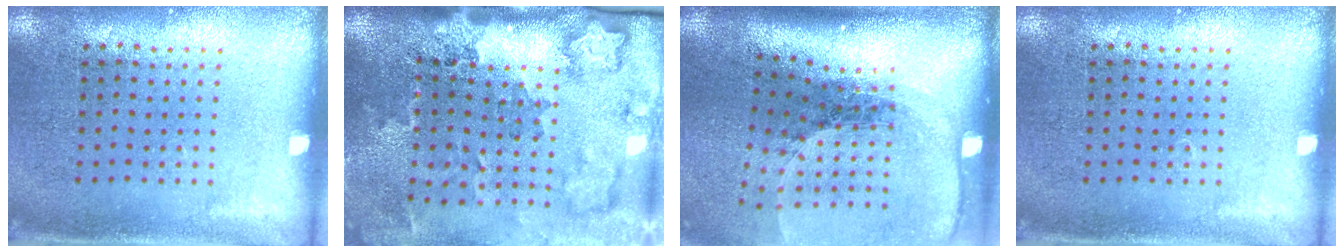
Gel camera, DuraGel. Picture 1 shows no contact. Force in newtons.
{"total": 3.5, "press": 2.2, "slide": 2.7}
{"total": 2.4, "press": 1.7, "slide": 1.7}
{"total": 0.0}